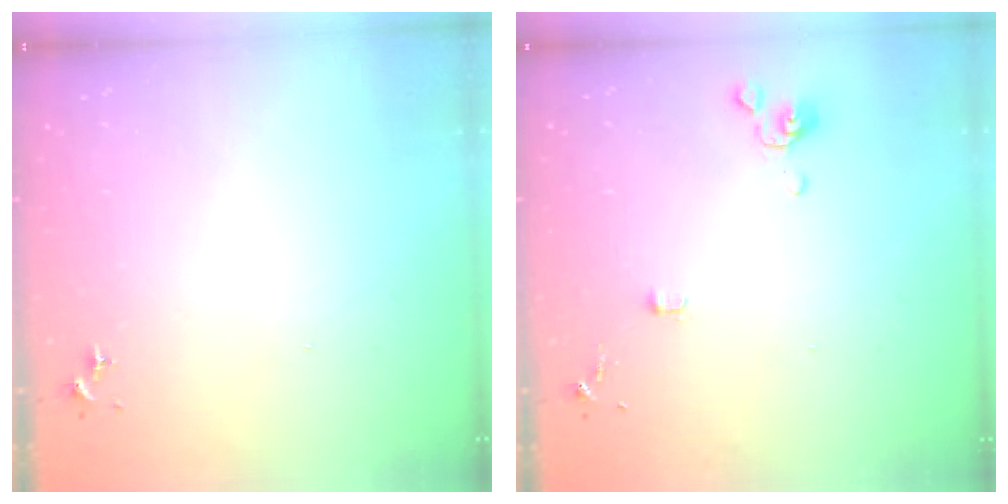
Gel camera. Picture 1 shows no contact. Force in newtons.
{"total": 4.0, "press": 4.0, "slide": 0.8}